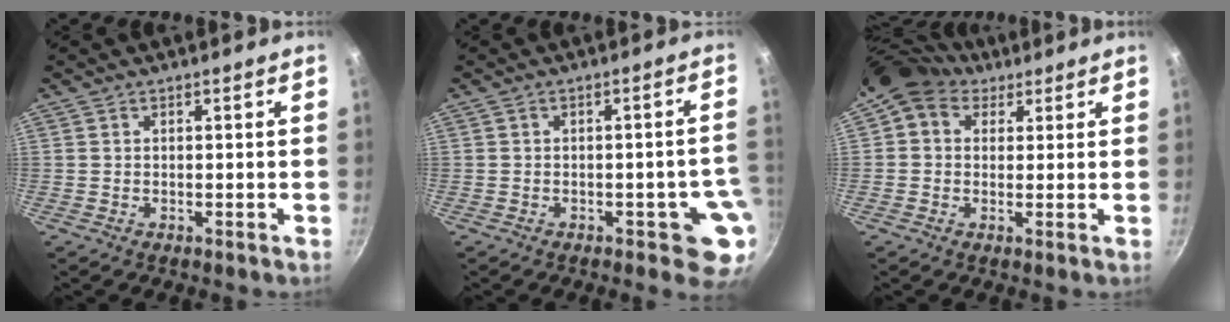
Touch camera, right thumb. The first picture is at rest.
{"total": 6.7, "force": [-2.2, 3.0, 5.6], "torque": [-0.016, 0.023, -0.023]}
{"total": 7.6, "force": [4.1, 5.8, 2.6], "torque": [-0.027, 0.000, 0.056]}